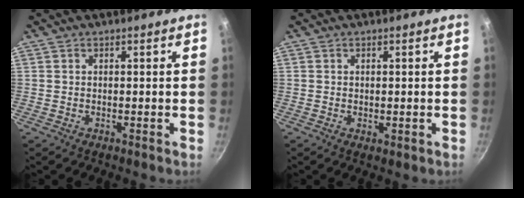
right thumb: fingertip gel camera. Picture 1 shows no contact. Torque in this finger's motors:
{"motor_torque": [-0.18, -0.01, -0.44, 0.05, -0.04]}